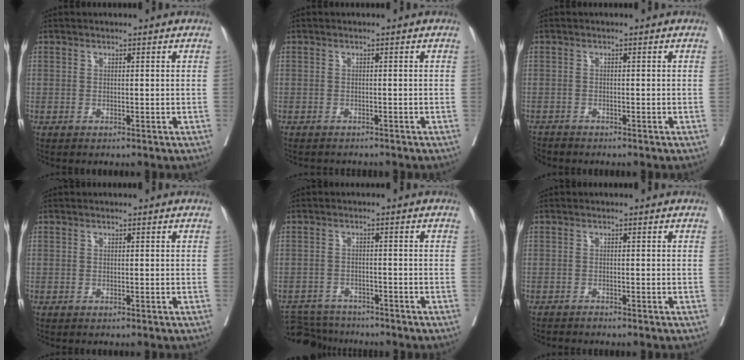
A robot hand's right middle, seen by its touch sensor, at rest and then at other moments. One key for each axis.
{"total": 2.7, "fx": -2.6, "fy": 0.8, "fz": 0.5, "tx": -0.007, "ty": -0.003, "tz": -0.033}
{"total": 2.4, "fx": -2.3, "fy": 0.7, "fz": -0.1, "tx": 0.000, "ty": -0.008, "tz": -0.043}
{"total": 0.0}
{"total": 6.2, "fx": -6.0, "fy": 1.3, "fz": -0.1, "tx": 0.002, "ty": -0.001, "tz": -0.102}
{"total": 0.7, "fx": -0.7, "fy": 0.0, "fz": 0.0, "tx": -0.003, "ty": -0.003, "tz": -0.014}